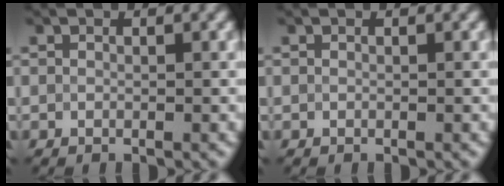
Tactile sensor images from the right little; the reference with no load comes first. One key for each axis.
{"total": 0.0}